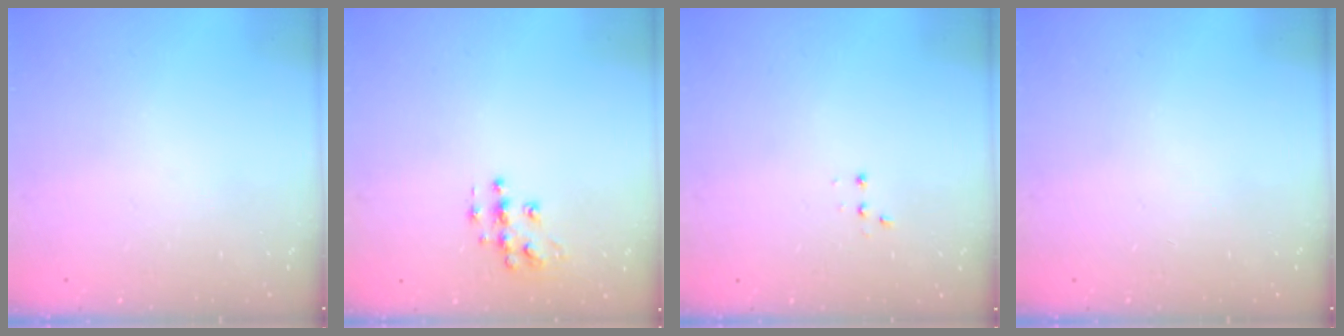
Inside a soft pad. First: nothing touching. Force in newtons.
{"total": 8.7, "press": 8.7, "slide": 0.5}
{"total": 2.8, "press": 2.7, "slide": 0.7}
{"total": 0.0}